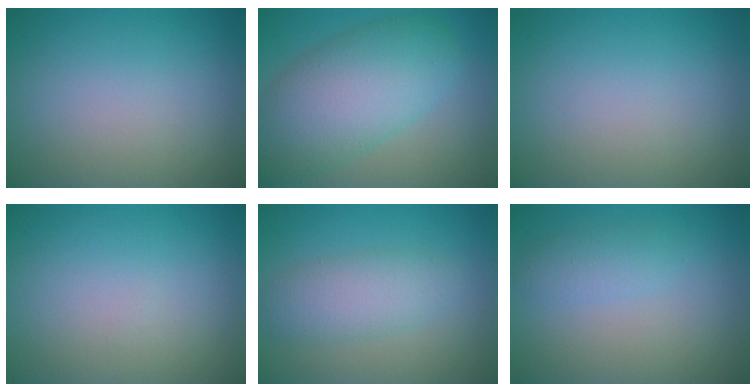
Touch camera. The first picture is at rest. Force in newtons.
{"total": 8.8, "press": 8.8, "slide": 0.3}
{"total": 0.0}
{"total": 0.0}
{"total": 3.5, "press": 3.5, "slide": 0.1}
{"total": 1.8, "press": 1.8, "slide": 0.1}